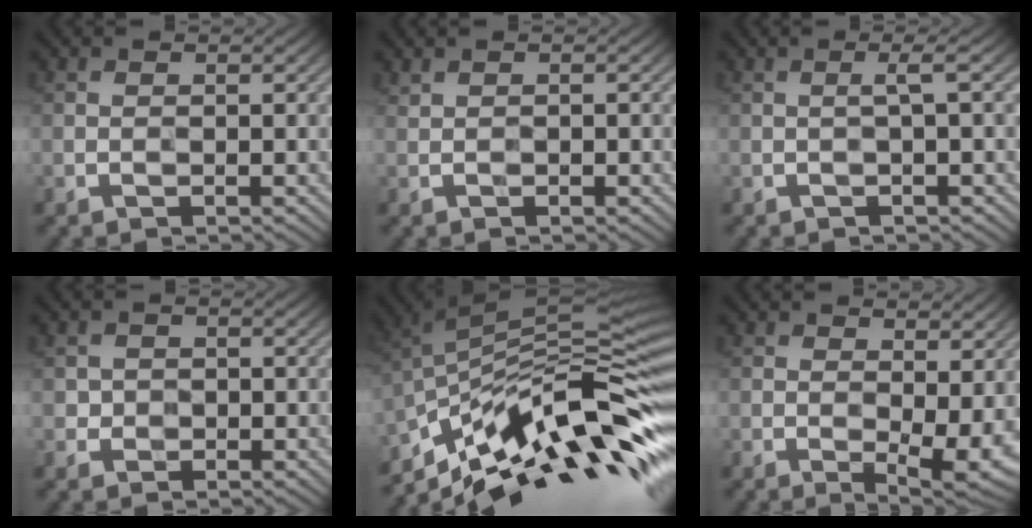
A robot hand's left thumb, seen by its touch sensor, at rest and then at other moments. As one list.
[{"total": 0.6, "force": [0.2, 0.2, 0.6], "torque": [-0.016, 0.008, 0.005]}, {"total": 1.7, "force": [0.1, -0.1, 1.7], "torque": [-0.025, 0.015, -0.004]}, {"total": 1.4, "force": [-0.2, 1.3, 0.2], "torque": [0.006, 0.000, -0.006]}, {"total": 15.3, "force": [-7.6, 3.9, 12.7], "torque": [-0.236, 0.027, -0.146]}, {"total": 5.1, "force": [0.4, 1.9, 4.7], "torque": [-0.071, -0.005, 0.010]}]